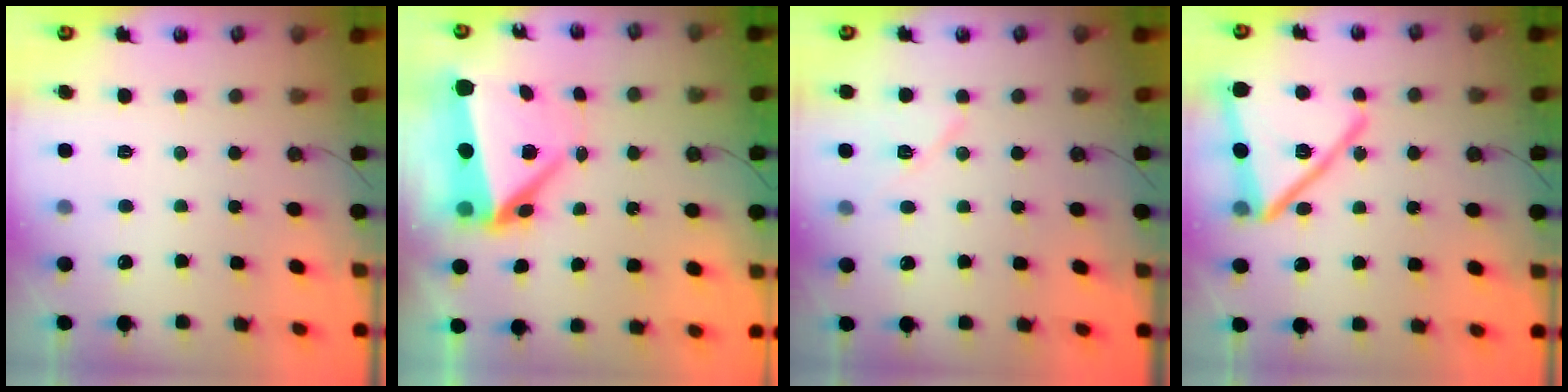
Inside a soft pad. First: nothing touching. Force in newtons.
{"total": 8.3, "press": 8.1, "slide": 2.0}
{"total": 8.6, "press": 8.0, "slide": 3.2}
{"total": 20.3, "press": 20.2, "slide": 1.3}